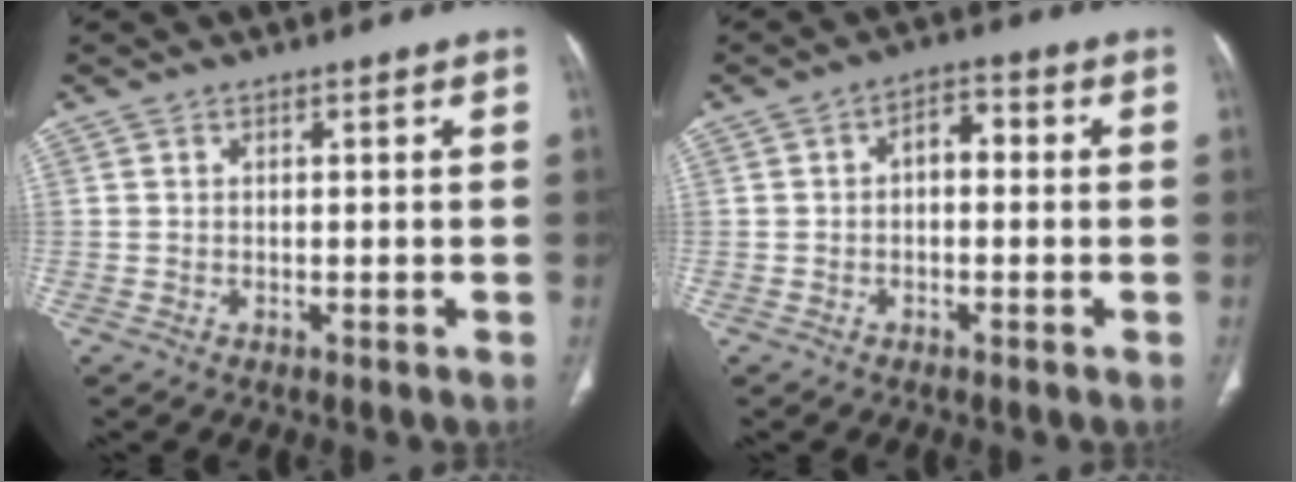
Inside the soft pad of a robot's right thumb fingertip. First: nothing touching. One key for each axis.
{"total": 4.2, "fx": 0.0, "fy": 2.6, "fz": 3.3, "tx": -0.040, "ty": 0.018, "tz": -0.011}